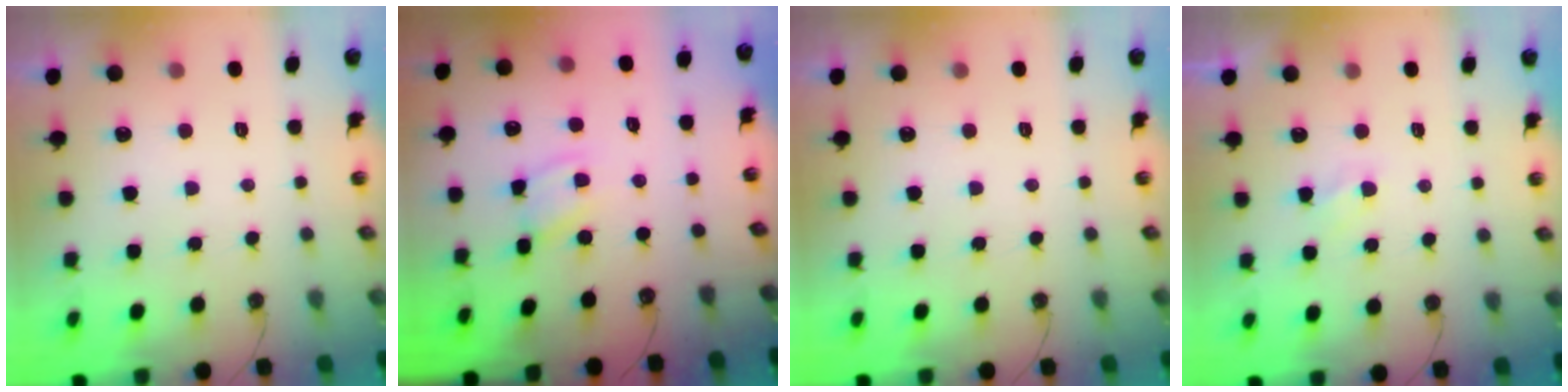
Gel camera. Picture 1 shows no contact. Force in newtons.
{"total": 2.0, "press": 2.0, "slide": 0.1}
{"total": 0.0}
{"total": 2.1, "press": 2.1, "slide": 0.4}